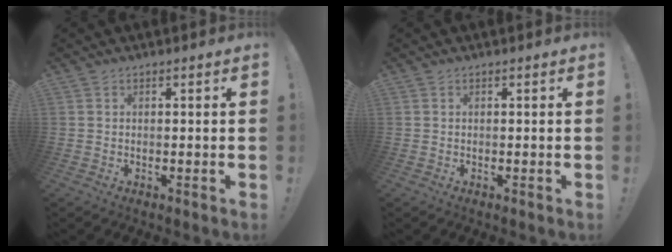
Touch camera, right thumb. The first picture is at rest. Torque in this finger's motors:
{"motor_torque": [-0.01, -0.01, 0.00, 0.00, 0.00]}